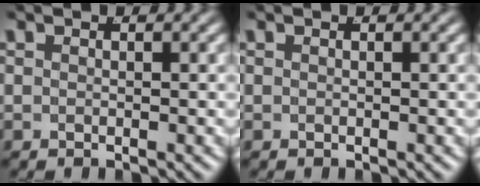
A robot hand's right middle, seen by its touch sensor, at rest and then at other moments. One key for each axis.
{"total": 0.0}